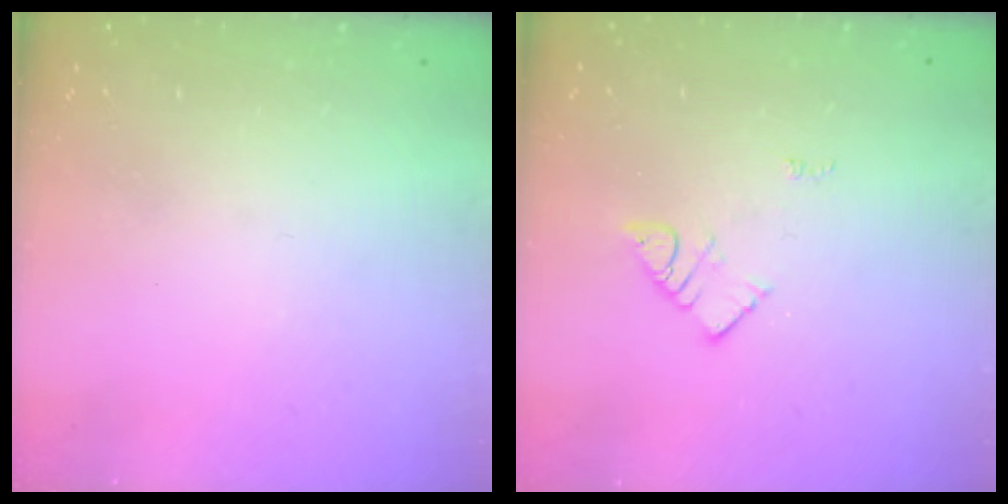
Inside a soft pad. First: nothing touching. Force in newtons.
{"total": 3.1, "press": 3.1, "slide": 0.2}